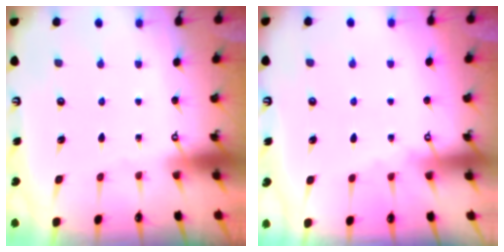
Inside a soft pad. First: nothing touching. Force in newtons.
{"total": 3.8, "press": 3.8, "slide": 0.7}